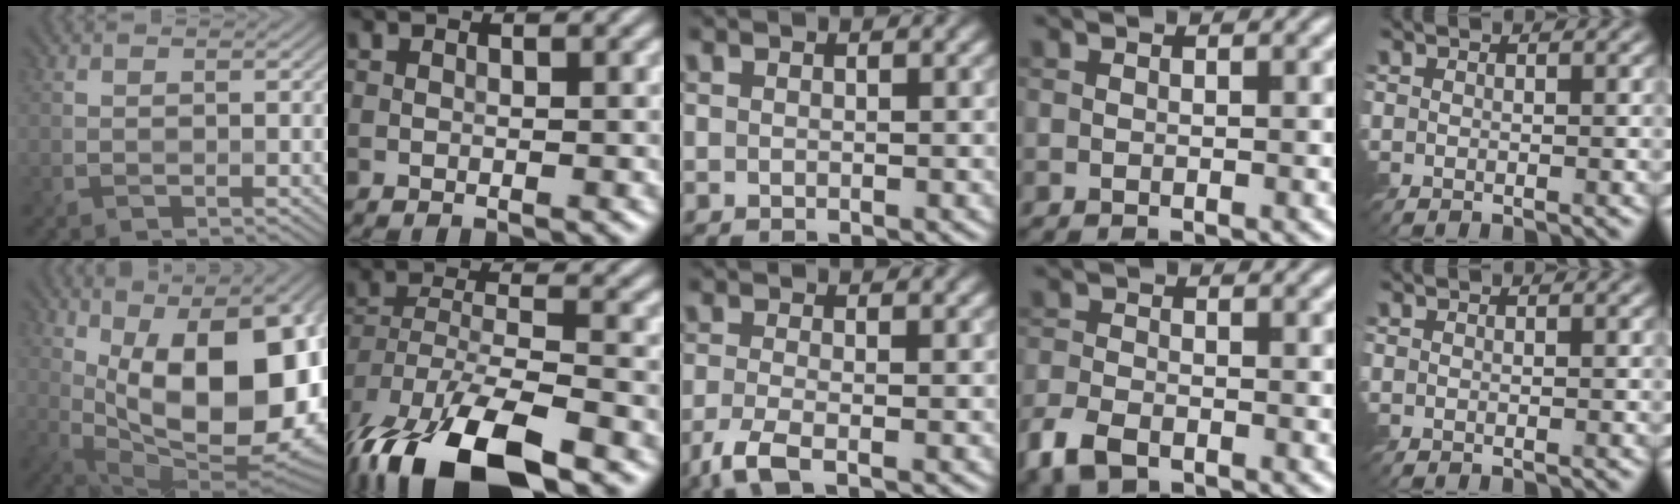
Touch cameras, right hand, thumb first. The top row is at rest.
{"thumb": {"total": 19.3, "force": [2.4, 9.0, 16.9], "torque": [-0.241, 0.008, 0.038]}, "index": {"total": 13.7, "force": [-9.4, 5.1, 8.7], "torque": [-0.191, -0.031, -0.162]}, "middle": {"total": 3.3, "force": [-1.9, 0.9, 2.6], "torque": [-0.059, -0.012, -0.047]}, "ring": {"total": 3.9, "force": [-2.6, 2.0, 2.1], "torque": [-0.047, -0.008, -0.060]}}